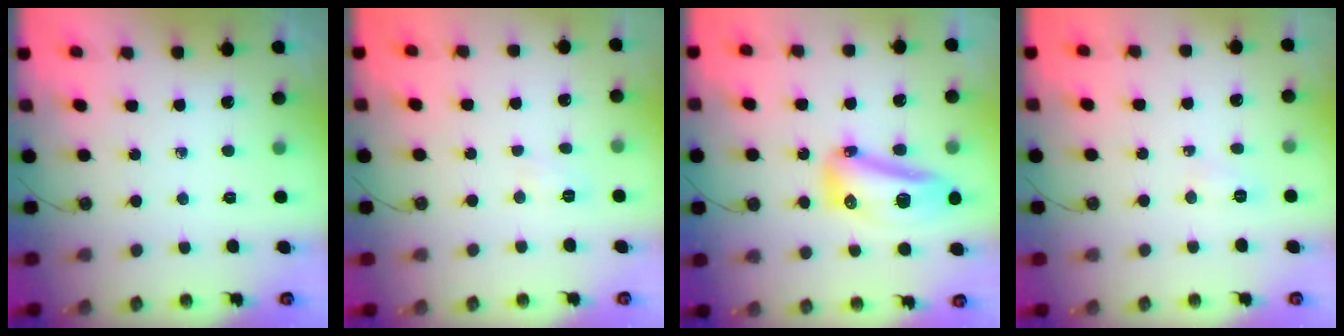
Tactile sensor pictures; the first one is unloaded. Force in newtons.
{"total": 3.0, "press": 2.9, "slide": 0.7}
{"total": 22.3, "press": 17.1, "slide": 14.3}
{"total": 11.5, "press": 5.4, "slide": 10.1}